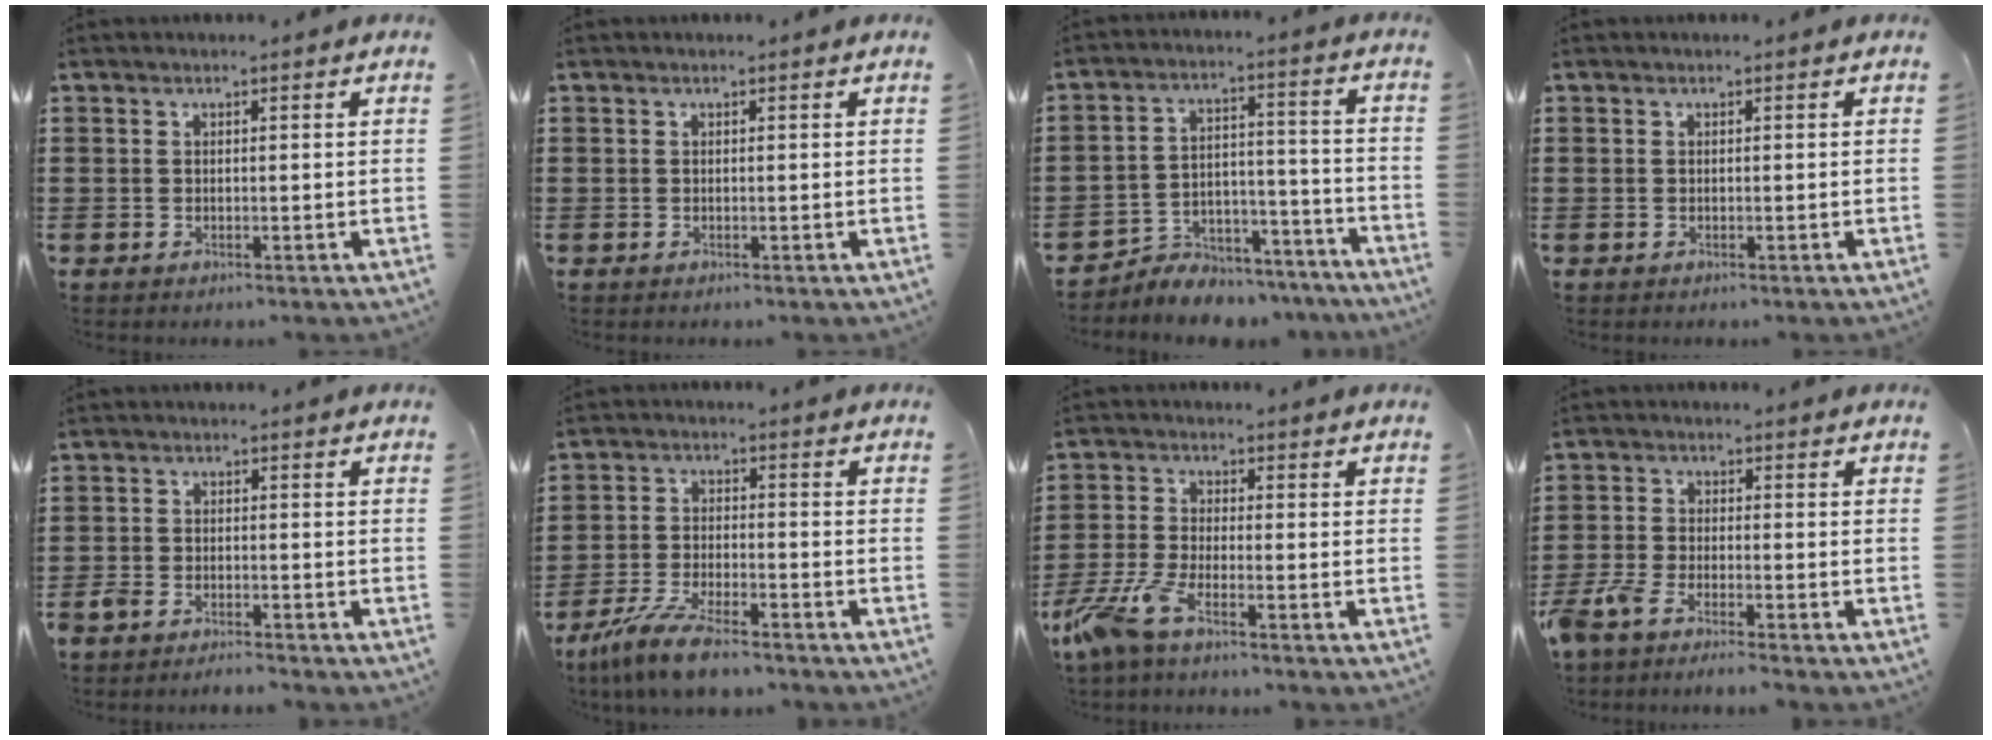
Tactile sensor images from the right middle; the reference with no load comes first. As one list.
[{"total": 0.0}, {"total": 6.2, "force": [-5.9, 1.8, 0.3], "torque": [-0.003, 0.018, -0.116]}, {"total": 0.0}, {"total": 2.6, "force": [-2.6, 0.4, 0.2], "torque": [-0.025, -0.004, -0.059]}, {"total": 7.4, "force": [-6.3, 0.9, 3.8], "torque": [-0.091, -0.008, -0.122]}, {"total": 6.4, "force": [-4.5, 1.4, 4.3], "torque": [-0.125, -0.020, -0.093]}, {"total": 4.2, "force": [-3.7, 0.6, 1.9], "torque": [-0.068, -0.014, -0.081]}]